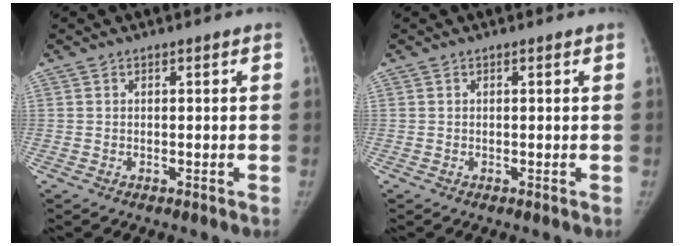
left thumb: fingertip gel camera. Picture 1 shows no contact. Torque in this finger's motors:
{"motor_torque": [-0.16, -0.13, -0.05, 0.38, -0.05]}